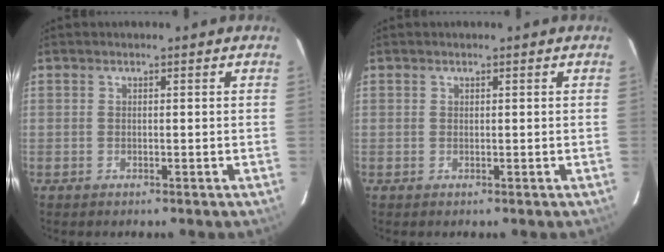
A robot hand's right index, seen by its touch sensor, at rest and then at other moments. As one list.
[{"total": 0.0}]